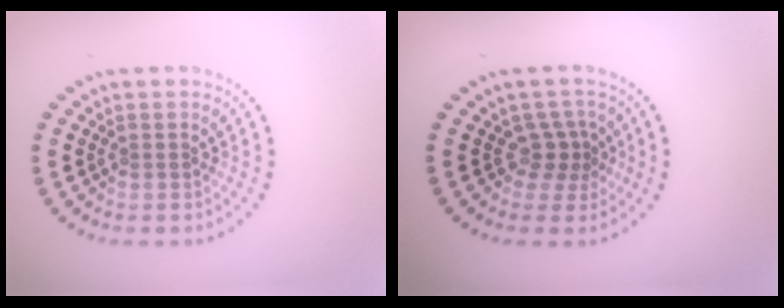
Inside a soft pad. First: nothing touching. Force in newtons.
{"total": 2.2, "press": 1.5, "slide": 1.6}